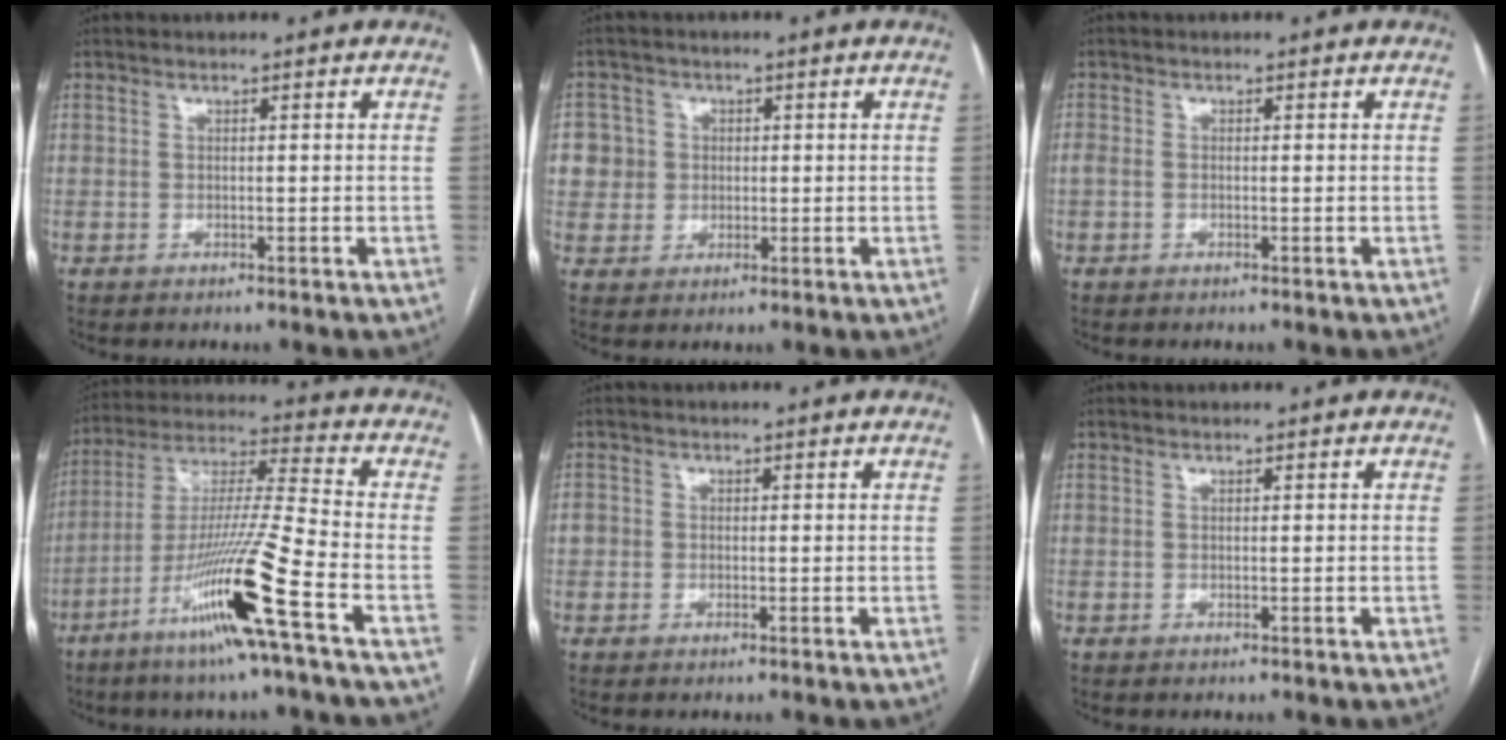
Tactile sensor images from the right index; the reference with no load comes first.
{"total": 5.9, "force": [1.1, 5.8, 0.3], "torque": [0.000, 0.018, 0.025]}
{"total": 1.1, "force": [-0.1, 0.8, 0.7], "torque": [-0.026, 0.010, 0.001]}
{"total": 16.6, "force": [-8.0, -1.5, 14.4], "torque": [-0.287, -0.024, -0.151]}
{"total": 1.9, "force": [-0.1, 1.8, 0.5], "torque": [-0.002, 0.009, -0.002]}
{"total": 0.0}